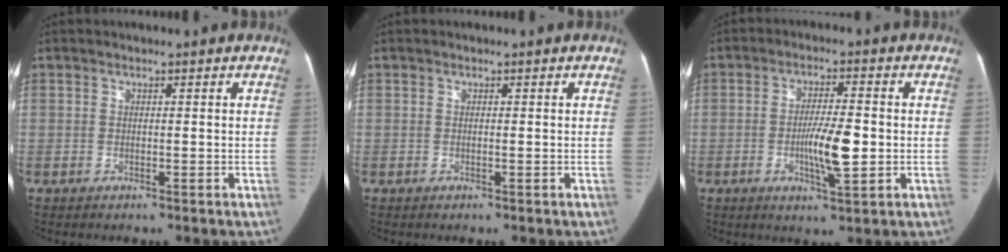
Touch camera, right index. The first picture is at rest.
{"total": 0.0}
{"total": 7.7, "force": [-1.2, 1.5, 7.5], "torque": [-0.135, -0.001, -0.020]}